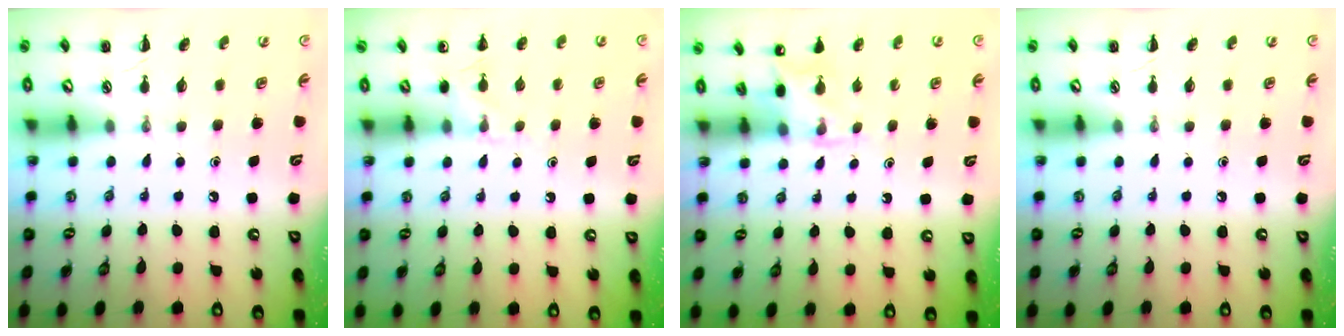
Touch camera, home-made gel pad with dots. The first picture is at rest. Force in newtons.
{"total": 5.9, "press": 5.6, "slide": 1.8}
{"total": 4.3, "press": 4.1, "slide": 1.3}
{"total": 0.0}